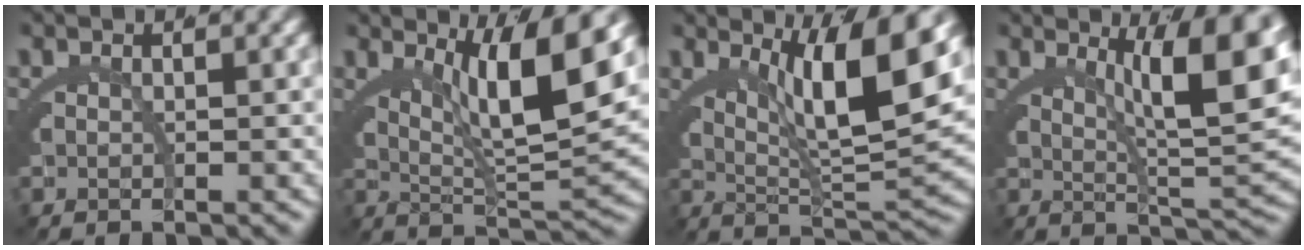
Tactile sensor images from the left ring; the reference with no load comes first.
{"total": 8.4, "force": [2.9, 1.9, 7.6], "torque": [-0.110, 0.002, 0.050]}
{"total": 9.3, "force": [3.0, 2.3, 8.5], "torque": [-0.119, 0.005, 0.049]}
{"total": 9.5, "force": [3.2, 2.1, 8.6], "torque": [-0.105, 0.002, 0.055]}